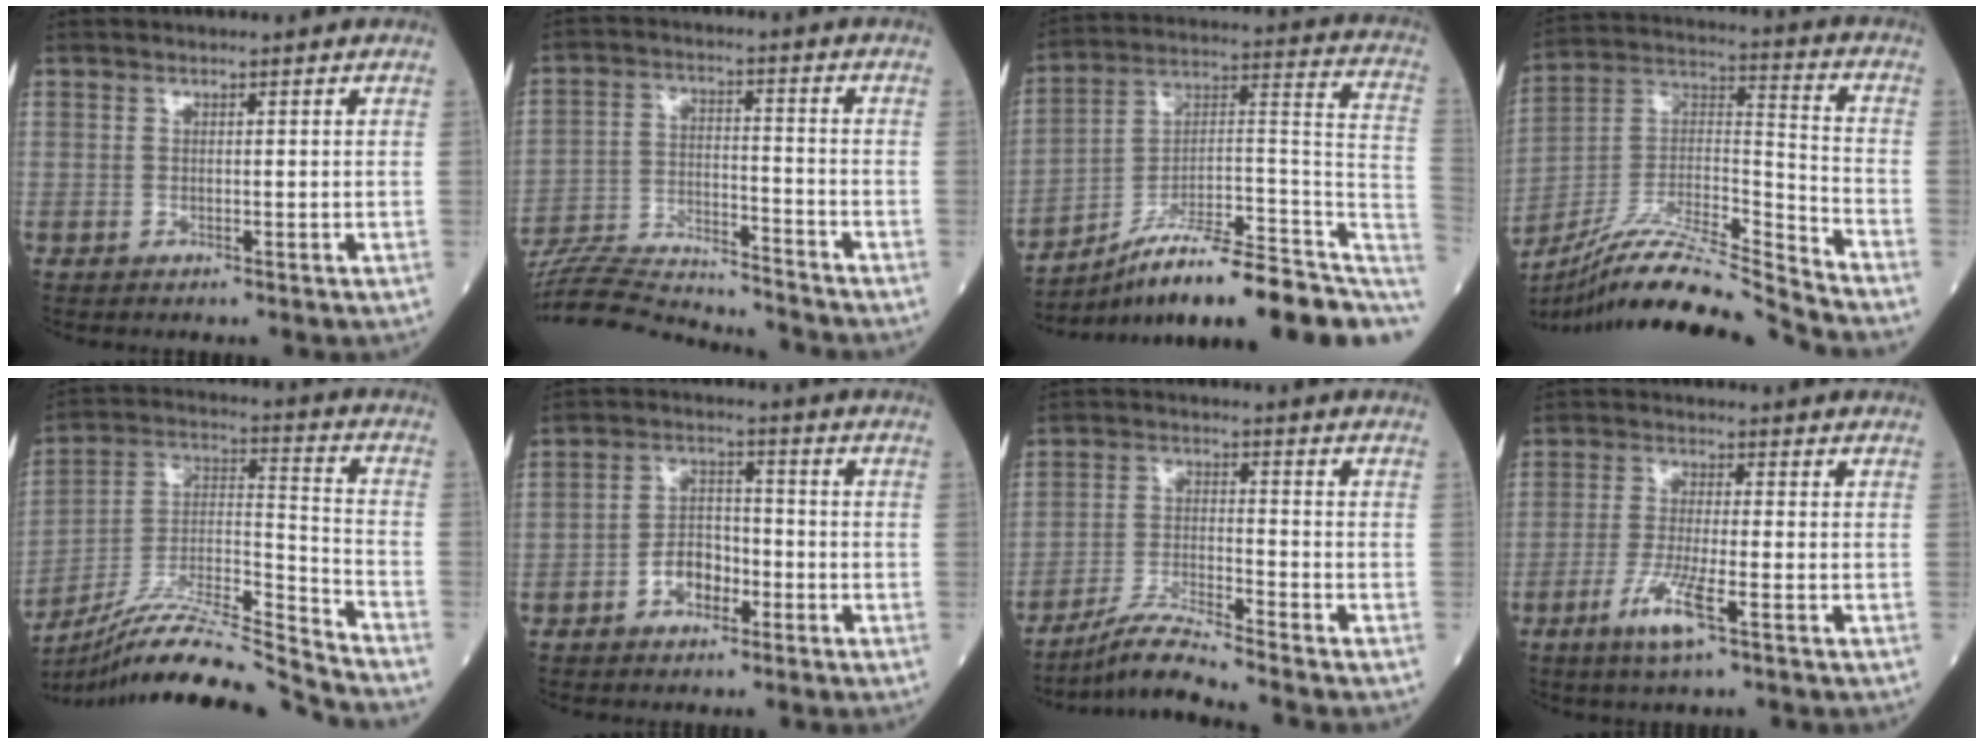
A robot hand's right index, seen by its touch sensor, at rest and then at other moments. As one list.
[{"total": 18.3, "force": [-17.7, 1.1, 4.8], "torque": [-0.106, -0.002, -0.282]}, {"total": 21.3, "force": [-14.9, 4.7, 14.5], "torque": [-0.145, 0.049, -0.226]}, {"total": 18.7, "force": [-17.2, -1.4, 7.0], "torque": [-0.141, 0.023, -0.310]}, {"total": 18.9, "force": [-17.7, -1.8, 6.4], "torque": [-0.128, 0.016, -0.311]}, {"total": 5.3, "force": [-2.5, 3.3, 3.3], "torque": [-0.056, 0.016, -0.047]}, {"total": 6.9, "force": [-6.3, -1.5, 2.4], "torque": [-0.055, -0.021, -0.117]}, {"total": 6.4, "force": [-3.2, 0.2, 5.5], "torque": [-0.113, -0.013, -0.062]}]